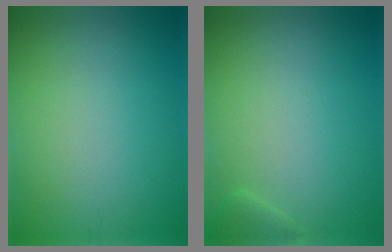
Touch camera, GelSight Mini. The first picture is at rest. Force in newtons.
{"total": 0.9, "press": 0.9, "slide": 0.1}